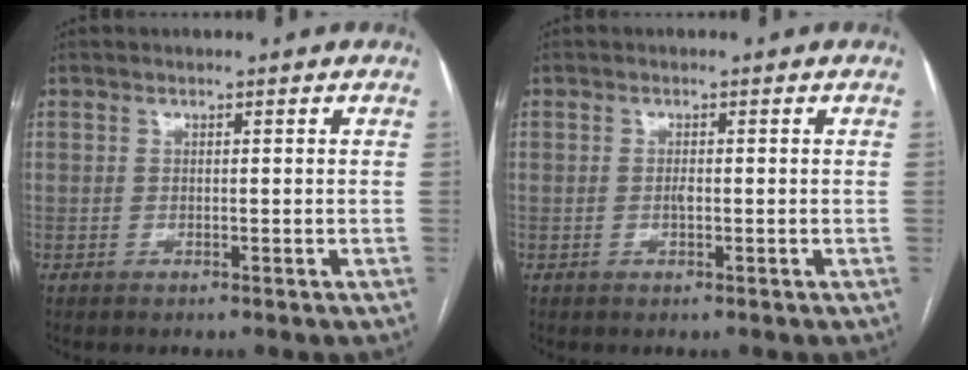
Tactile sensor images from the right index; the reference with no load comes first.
{"total": 0.7, "force": [-0.2, 0.2, 0.7], "torque": [-0.015, 0.000, -0.002]}